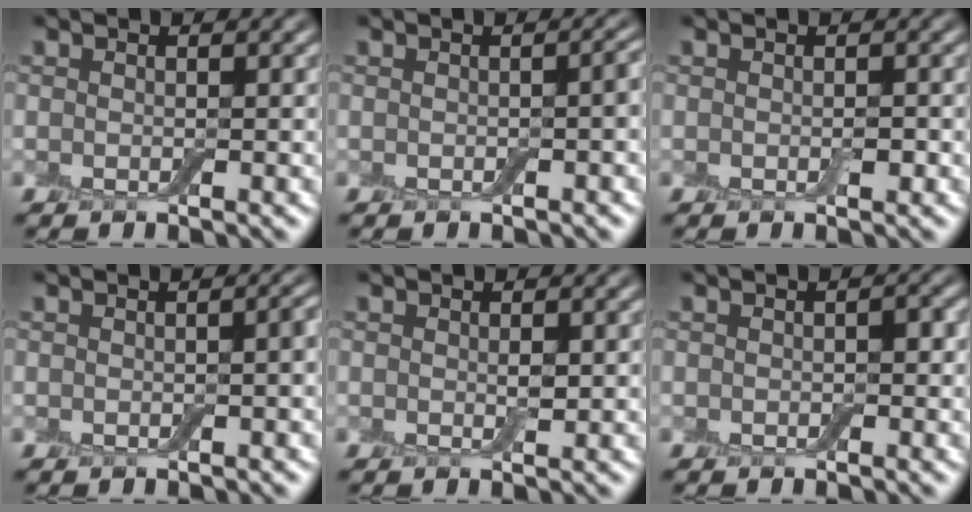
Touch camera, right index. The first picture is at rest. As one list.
[{"total": 1.4, "force": [-0.2, 0.3, 1.3], "torque": [-0.016, 0.003, -0.002]}, {"total": 0.6, "force": [-0.1, 0.3, 0.5], "torque": [-0.007, -0.001, 0.000]}, {"total": 1.1, "force": [-0.1, 0.1, 1.1], "torque": [-0.014, 0.004, 0.000]}, {"total": 0.6, "force": [0.1, 0.2, 0.6], "torque": [-0.010, -0.001, 0.001]}, {"total": 1.0, "force": [-0.1, 0.6, 0.8], "torque": [-0.010, 0.000, 0.000]}]